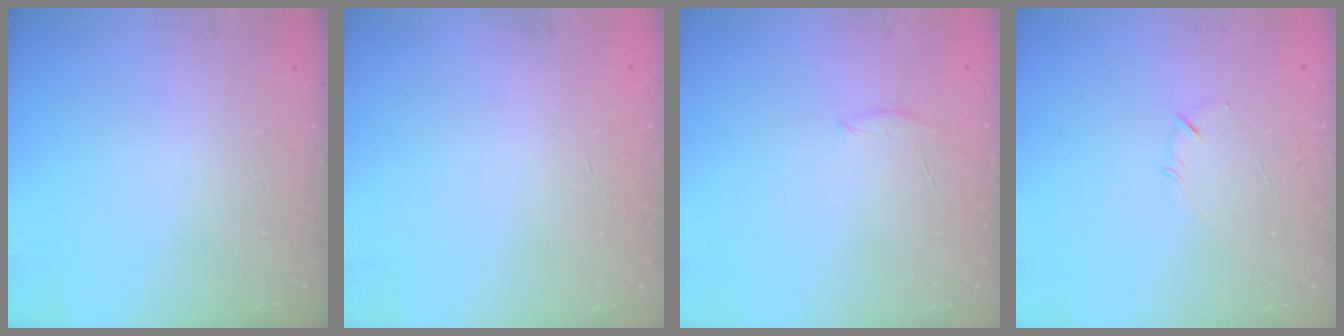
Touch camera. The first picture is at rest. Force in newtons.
{"total": 0.5, "press": 0.5, "slide": 0.1}
{"total": 4.5, "press": 4.5, "slide": 0.9}
{"total": 2.1, "press": 2.1, "slide": 0.4}